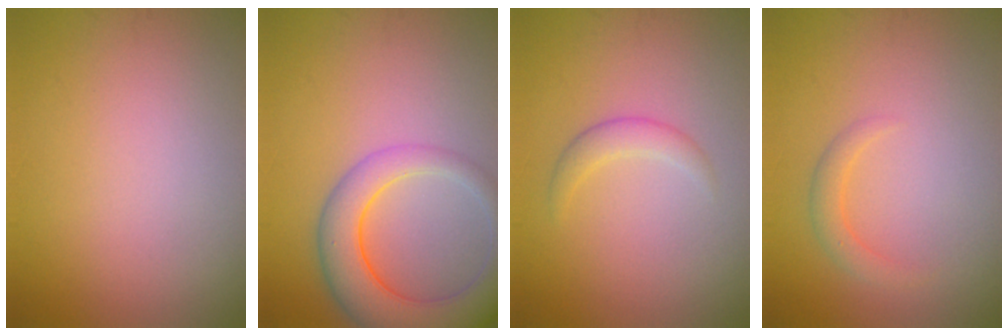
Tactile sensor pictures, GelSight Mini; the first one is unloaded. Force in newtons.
{"total": 7.3, "press": 7.2, "slide": 0.6}
{"total": 1.7, "press": 1.7, "slide": 0.1}
{"total": 1.6, "press": 1.6, "slide": 0.0}